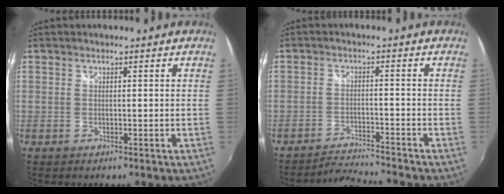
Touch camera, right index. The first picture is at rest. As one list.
[{"total": 5.6, "force": [-5.5, -1.3, 0.4], "torque": [-0.031, 0.001, -0.096]}]